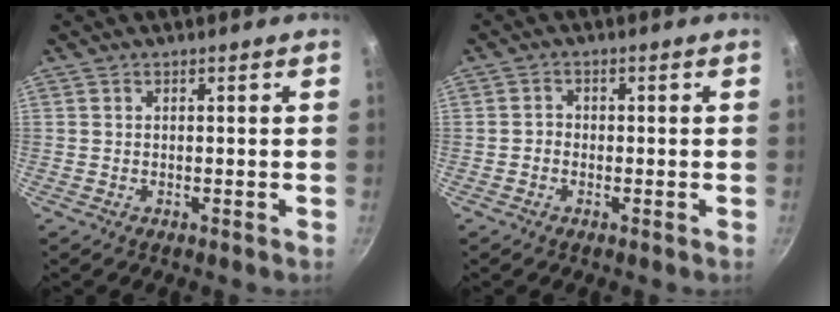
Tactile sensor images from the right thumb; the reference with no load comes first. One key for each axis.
{"total": 1.6, "fx": -0.6, "fy": 1.3, "fz": 0.6, "tx": -0.006, "ty": 0.008, "tz": -0.016}